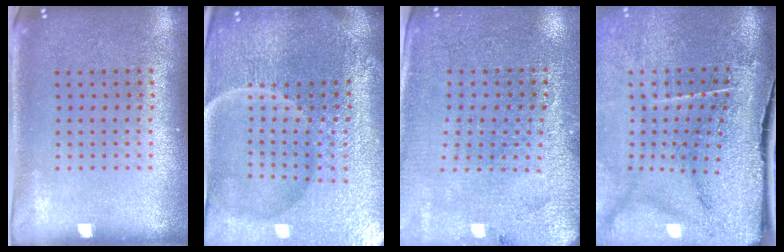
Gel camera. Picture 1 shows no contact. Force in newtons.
{"total": 6.4, "press": 5.7, "slide": 2.9}
{"total": 2.8, "press": 2.8, "slide": 0.5}
{"total": 4.7, "press": 3.8, "slide": 2.8}